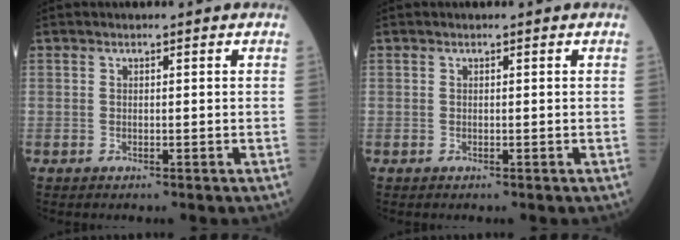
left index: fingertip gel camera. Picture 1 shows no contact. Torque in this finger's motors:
{"motor_torque": [-0.06, 0.07, -0.02, 0.00]}